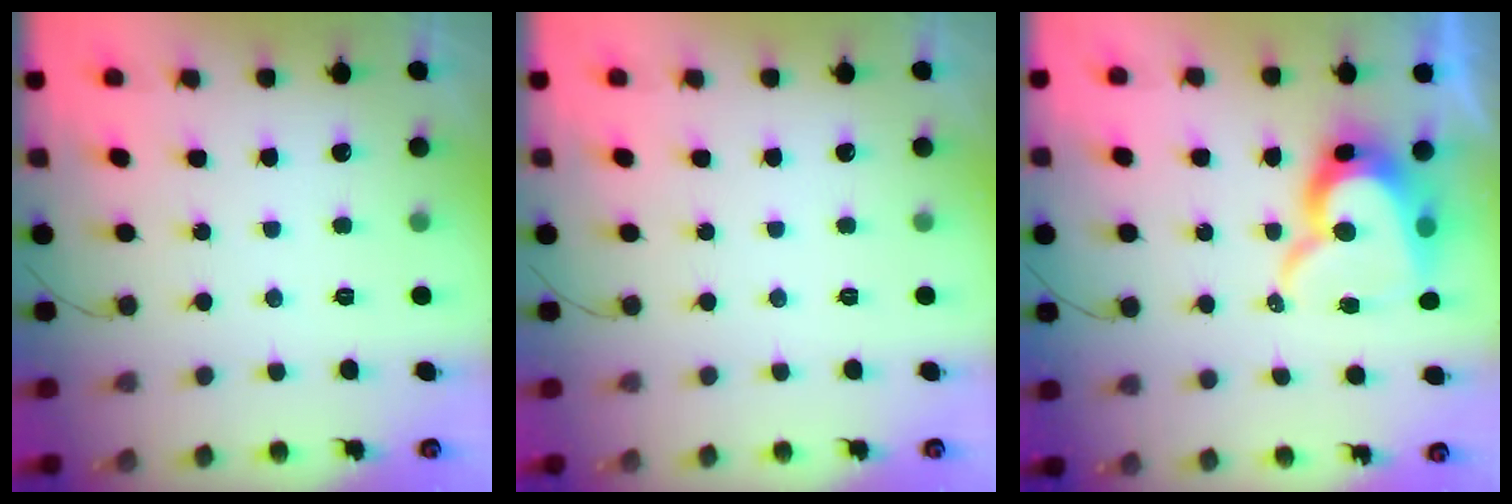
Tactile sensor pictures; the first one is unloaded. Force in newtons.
{"total": 0.0}
{"total": 14.7, "press": 14.7, "slide": 1.4}